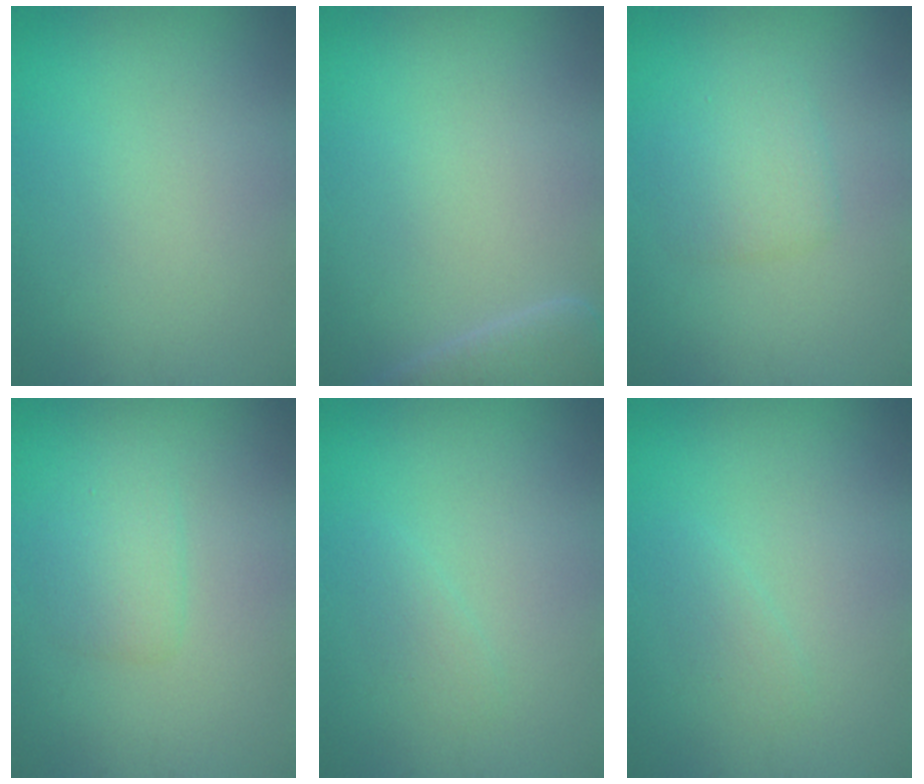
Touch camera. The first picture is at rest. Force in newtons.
{"total": 3.1, "press": 3.1, "slide": 0.4}
{"total": 2.3, "press": 2.3, "slide": 0.1}
{"total": 1.9, "press": 1.9, "slide": 0.1}
{"total": 1.0, "press": 1.0, "slide": 0.1}
{"total": 1.0, "press": 1.0, "slide": 0.1}